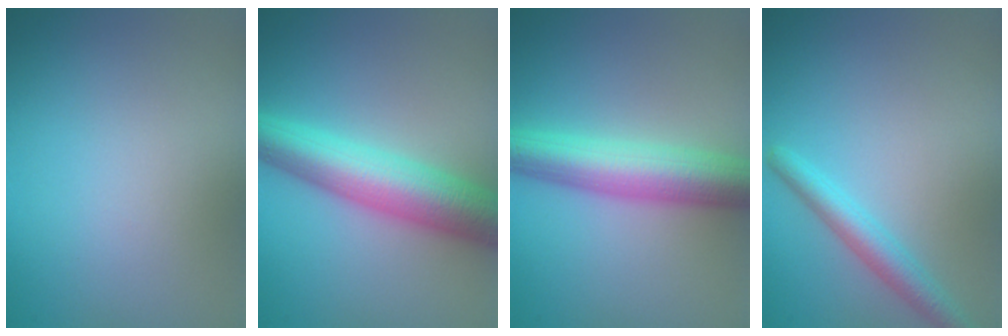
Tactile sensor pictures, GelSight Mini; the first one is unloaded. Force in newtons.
{"total": 7.3, "press": 7.3, "slide": 0.1}
{"total": 6.5, "press": 6.5, "slide": 0.2}
{"total": 2.8, "press": 2.8, "slide": 0.1}